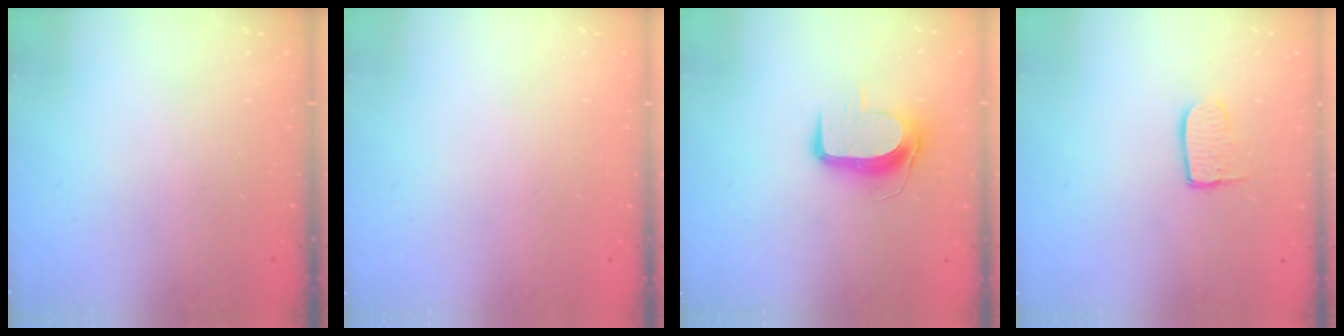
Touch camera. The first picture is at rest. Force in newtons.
{"total": 0.0}
{"total": 10.1, "press": 10.1, "slide": 0.9}
{"total": 7.0, "press": 7.0, "slide": 0.3}